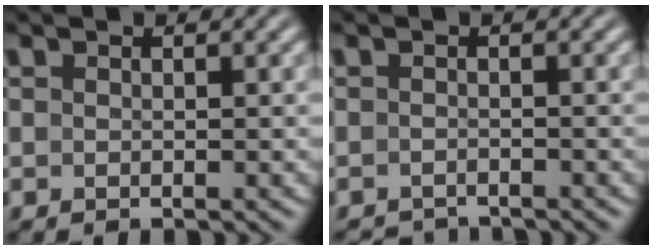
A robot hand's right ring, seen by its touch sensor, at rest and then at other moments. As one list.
[{"total": 2.7, "force": [-2.7, -0.1, -0.1], "torque": [-0.001, -0.014, -0.040]}]